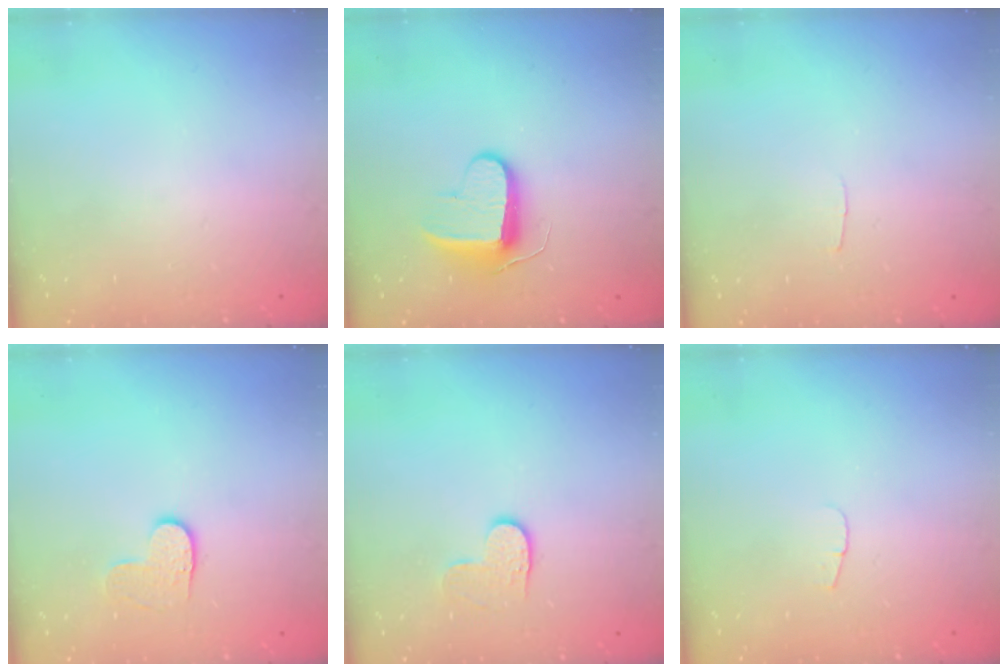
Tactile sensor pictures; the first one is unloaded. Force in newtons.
{"total": 9.2, "press": 9.2, "slide": 0.3}
{"total": 2.0, "press": 2.0, "slide": 0.2}
{"total": 4.0, "press": 3.9, "slide": 0.4}
{"total": 4.7, "press": 4.7, "slide": 0.4}
{"total": 3.8, "press": 3.8, "slide": 0.4}